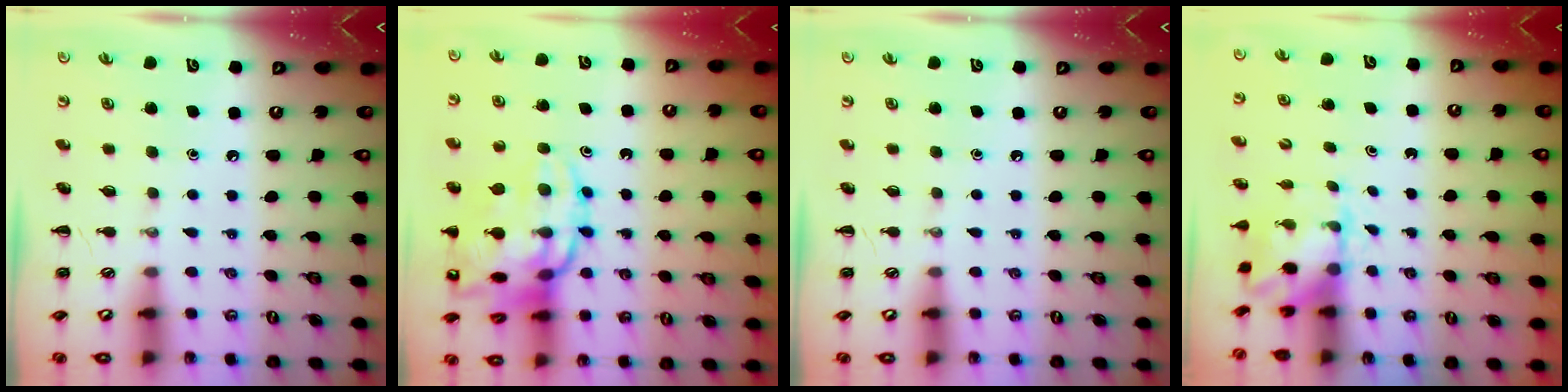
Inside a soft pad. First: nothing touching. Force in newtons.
{"total": 20.4, "press": 20.2, "slide": 2.5}
{"total": 0.0}
{"total": 2.1, "press": 2.0, "slide": 0.7}